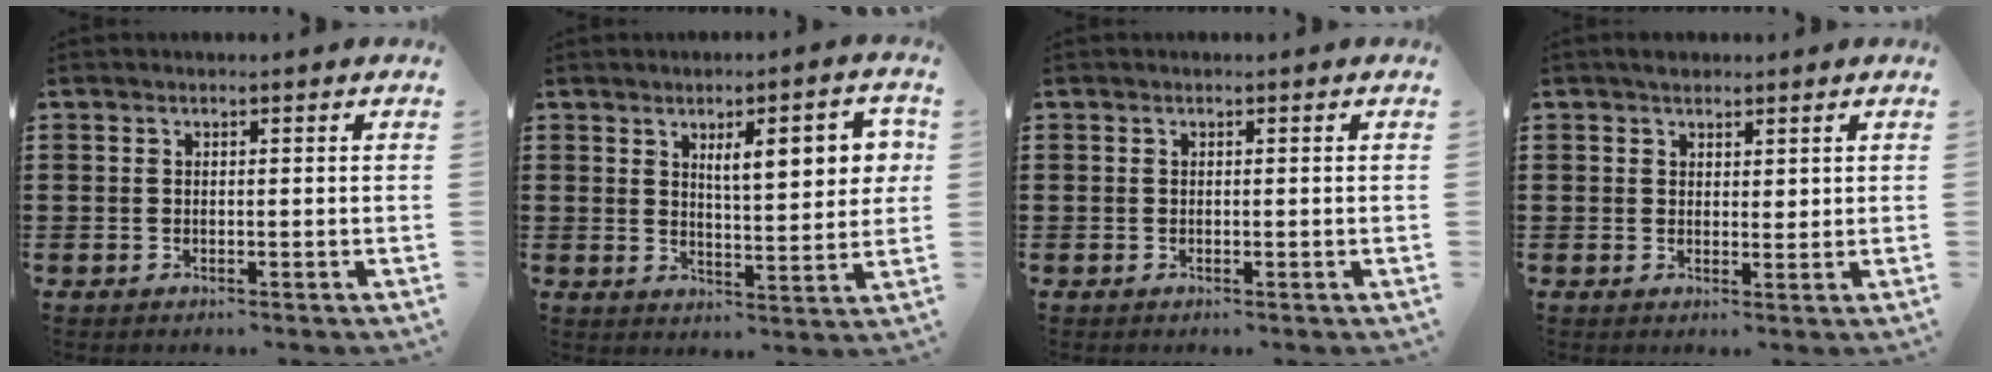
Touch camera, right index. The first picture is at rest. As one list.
[{"total": 8.3, "force": [3.1, 2.5, 7.3], "torque": [-0.111, -0.003, 0.045]}, {"total": 0.0}, {"total": 2.4, "force": [1.8, 1.5, 0.3], "torque": [-0.003, 0.006, 0.033]}]